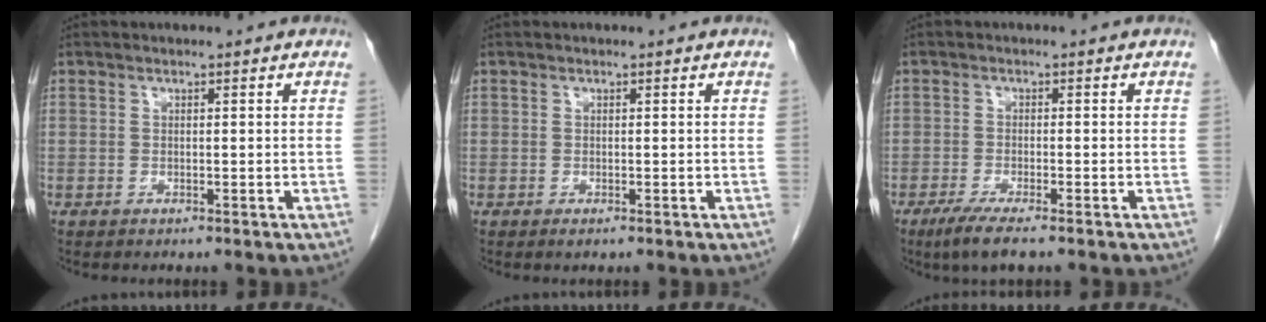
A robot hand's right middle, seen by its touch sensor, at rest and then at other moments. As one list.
[{"total": 0.5, "force": [-0.3, 0.2, 0.4], "torque": [-0.003, 0.000, -0.001]}, {"total": 4.8, "force": [-3.3, 0.5, 3.4], "torque": [-0.064, -0.014, -0.056]}]